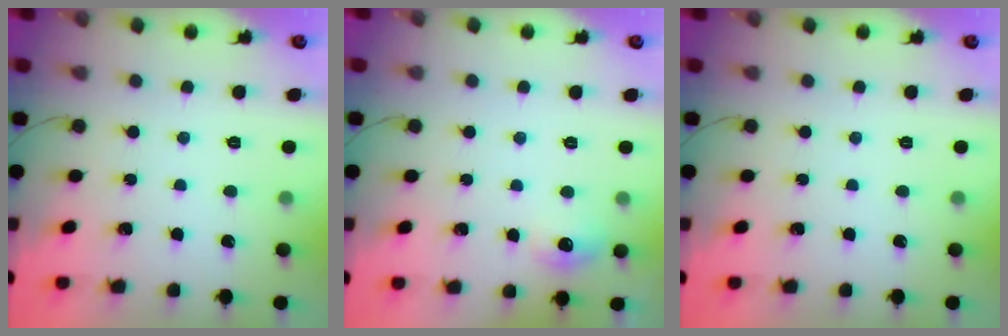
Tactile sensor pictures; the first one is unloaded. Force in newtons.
{"total": 5.8, "press": 5.6, "slide": 1.3}
{"total": 0.0}